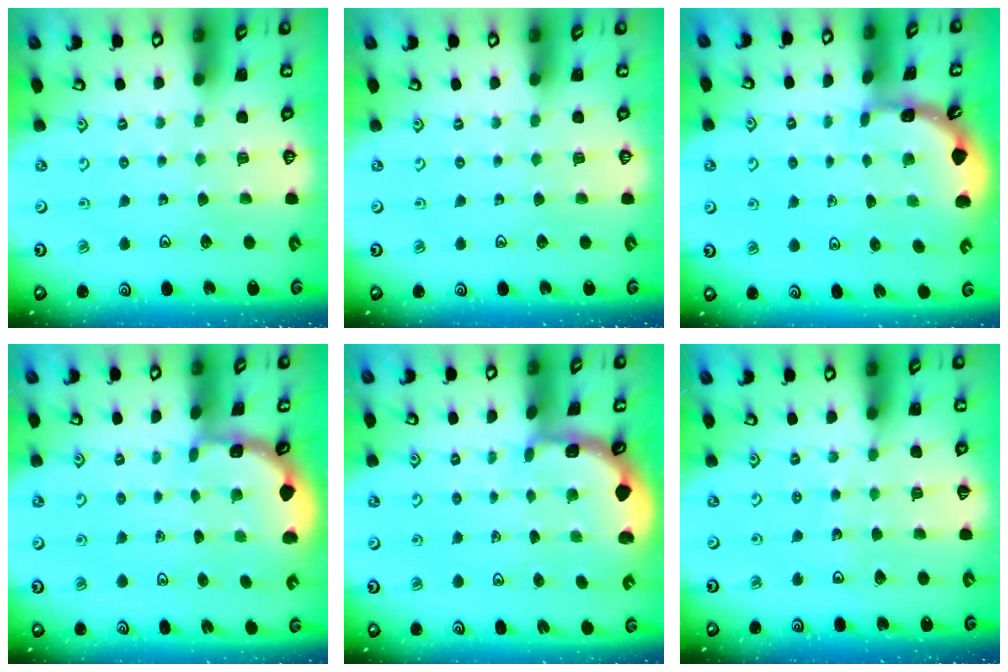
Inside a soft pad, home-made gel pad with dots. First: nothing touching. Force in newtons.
{"total": 0.0}
{"total": 1.6, "press": 1.6, "slide": 0.2}
{"total": 1.3, "press": 1.3, "slide": 0.1}
{"total": 2.0, "press": 2.0, "slide": 0.3}
{"total": 3.6, "press": 3.5, "slide": 0.4}